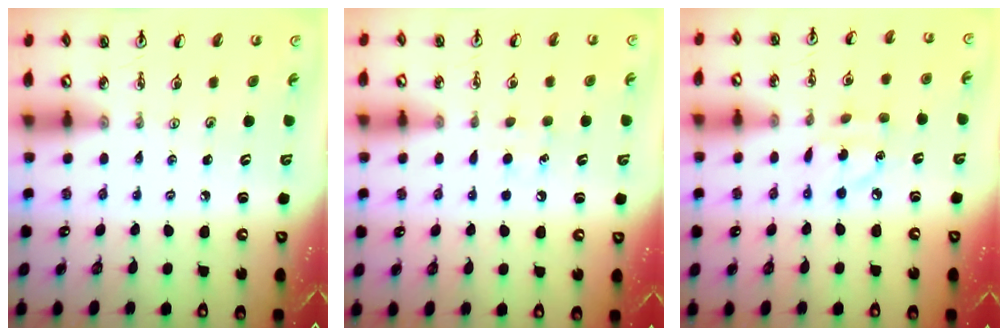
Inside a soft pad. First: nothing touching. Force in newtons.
{"total": 6.5, "press": 6.4, "slide": 0.9}
{"total": 6.1, "press": 6.1, "slide": 0.2}